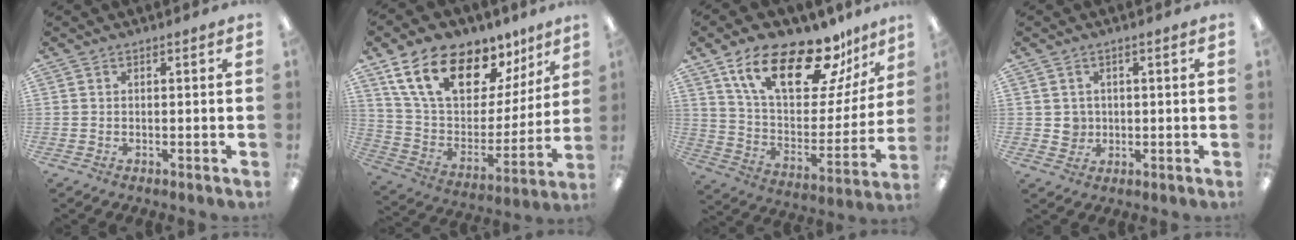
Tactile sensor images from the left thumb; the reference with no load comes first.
{"total": 20.6, "force": [13.2, 10.6, 11.6], "torque": [-0.212, -0.070, 0.239]}
{"total": 23.0, "force": [16.0, 8.6, 14.1], "torque": [-0.241, -0.095, 0.274]}
{"total": 2.8, "force": [0.4, 2.8, 0.3], "torque": [-0.005, 0.001, 0.004]}